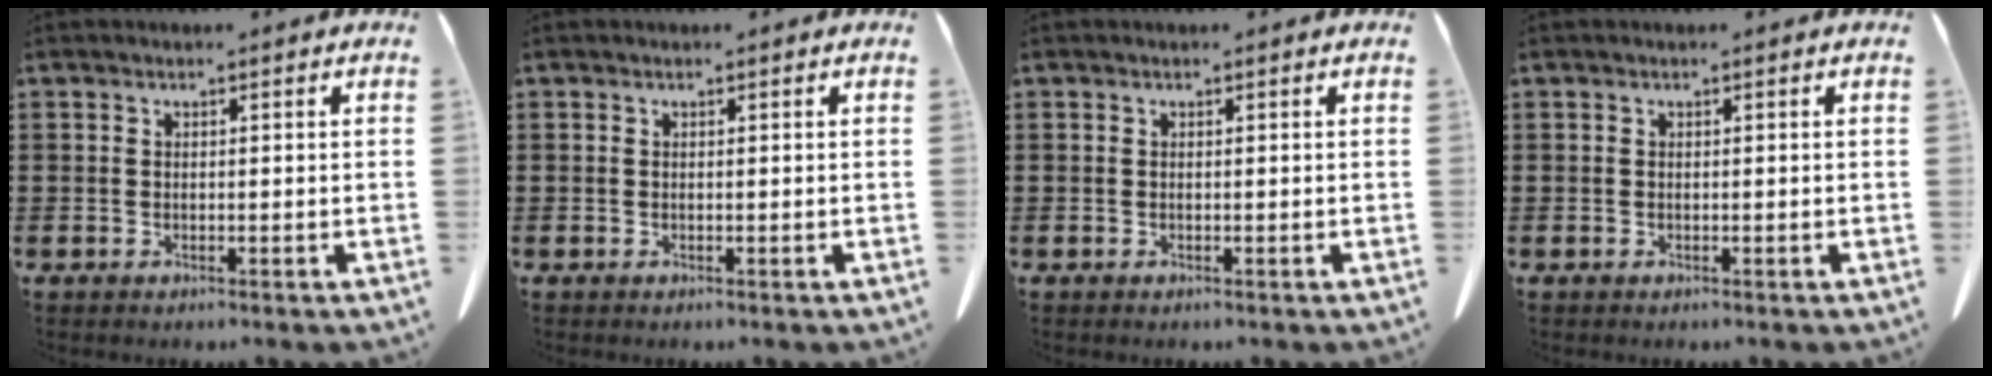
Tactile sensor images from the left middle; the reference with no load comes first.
{"total": 0.0}
{"total": 0.0}
{"total": 0.0}